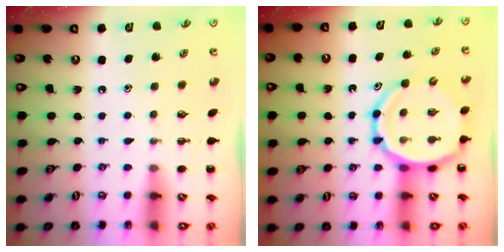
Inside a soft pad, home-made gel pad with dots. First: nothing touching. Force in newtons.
{"total": 12.5, "press": 11.9, "slide": 3.9}